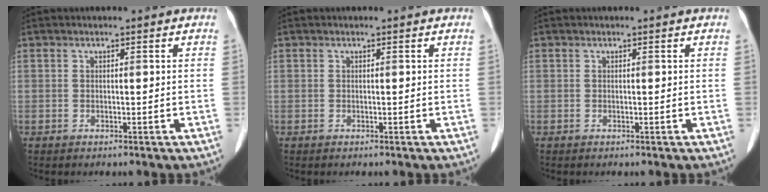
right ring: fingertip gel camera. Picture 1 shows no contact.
{"total": 0.0}
{"total": 0.0}